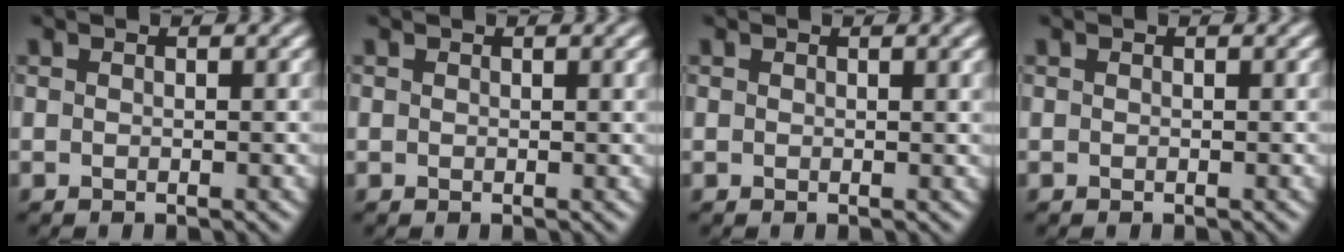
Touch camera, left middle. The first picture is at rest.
{"total": 1.4, "force": [0.9, 0.5, 1.0], "torque": [-0.013, 0.002, 0.015]}
{"total": 1.7, "force": [1.0, 0.5, 1.2], "torque": [-0.015, 0.002, 0.017]}
{"total": 0.0}